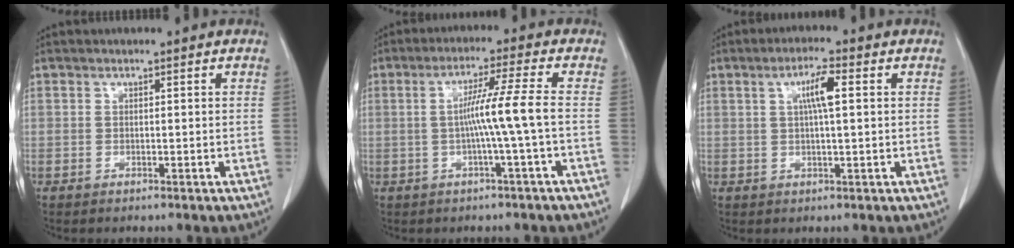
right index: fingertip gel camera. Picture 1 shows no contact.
{"total": 6.6, "force": [-0.8, -1.8, 6.4], "torque": [-0.113, 0.009, -0.010]}
{"total": 4.7, "force": [1.2, 0.4, 4.6], "torque": [-0.083, 0.006, 0.020]}